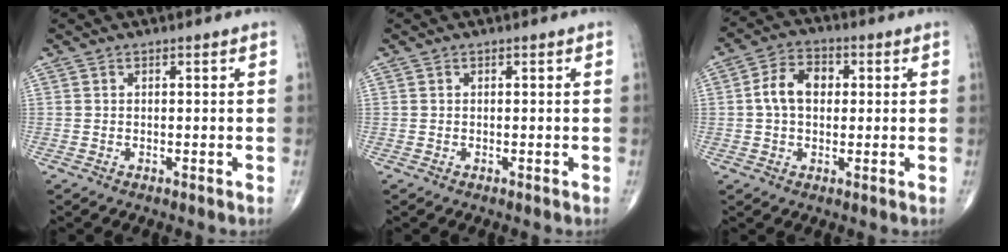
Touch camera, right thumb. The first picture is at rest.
{"total": 0.0}
{"total": 7.6, "force": [0.7, 5.2, 5.4], "torque": [-0.087, 0.018, 0.005]}